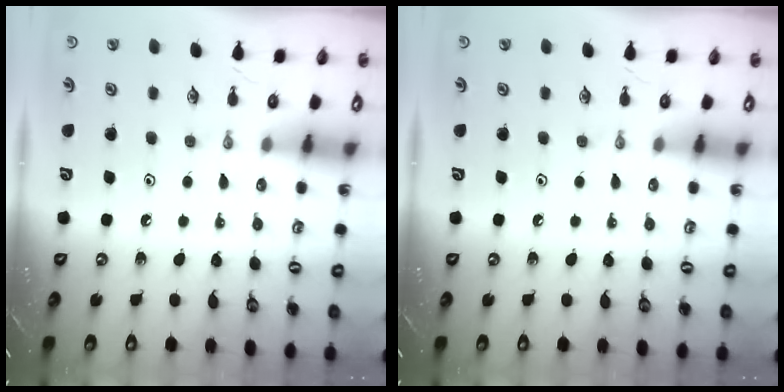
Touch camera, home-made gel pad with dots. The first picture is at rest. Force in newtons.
{"total": 0.0}